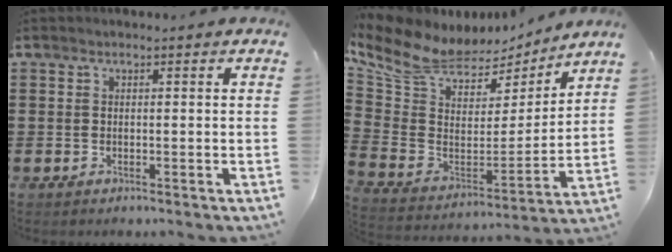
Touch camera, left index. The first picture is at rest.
{"total": 8.7, "force": [6.9, 4.1, 3.4], "torque": [-0.106, -0.046, 0.123]}